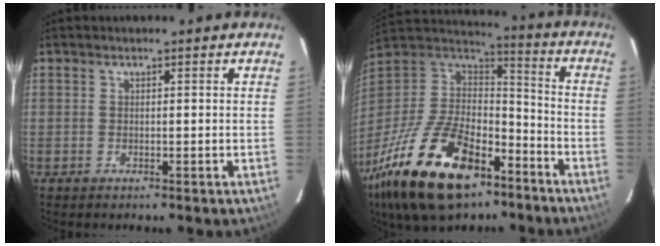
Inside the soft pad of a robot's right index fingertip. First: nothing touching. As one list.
[{"total": 29.3, "force": [-17.3, 14.5, 18.7], "torque": [-0.384, -0.022, -0.284]}]